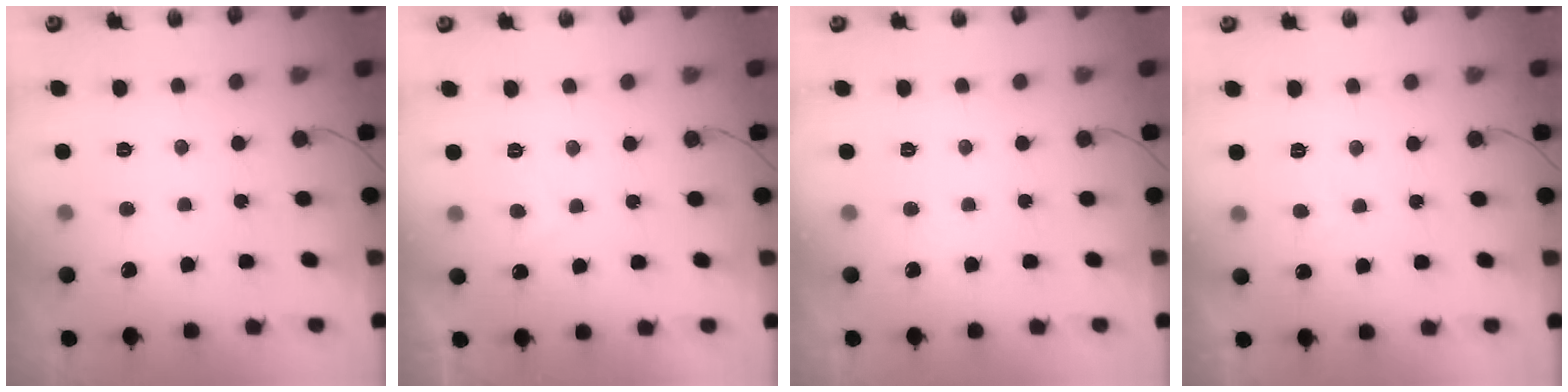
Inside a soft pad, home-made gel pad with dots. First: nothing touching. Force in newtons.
{"total": 1.6, "press": 1.5, "slide": 0.6}
{"total": 0.0}
{"total": 1.3, "press": 1.2, "slide": 0.6}